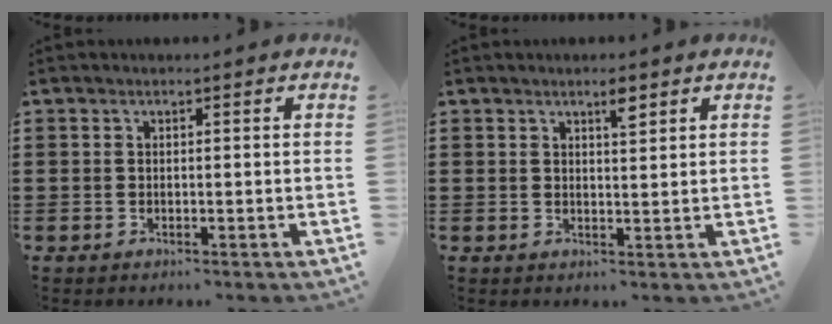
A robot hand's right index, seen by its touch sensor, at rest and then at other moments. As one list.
[{"total": 2.5, "force": [1.7, 0.6, 1.7], "torque": [-0.028, 0.001, 0.028]}]